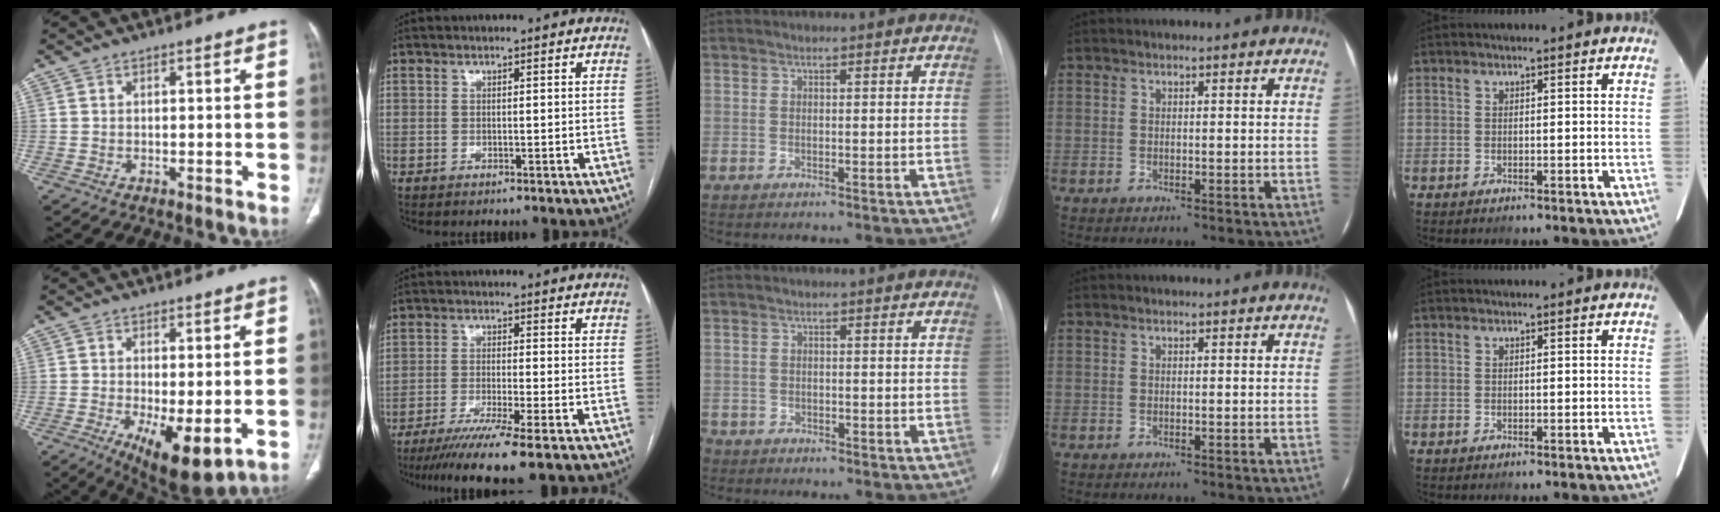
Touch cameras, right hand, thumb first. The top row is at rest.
{"thumb": {"total": 10.1, "force": [-2.5, 3.7, 9.1], "torque": [-0.144, -0.025, -0.028]}, "index": {"total": 9.6, "force": [-6.9, -1.1, 6.6], "torque": [-0.097, -0.026, -0.109]}, "middle": {"total": 4.1, "force": [-2.9, 2.8, 0.8], "torque": [-0.024, 0.000, -0.049]}}